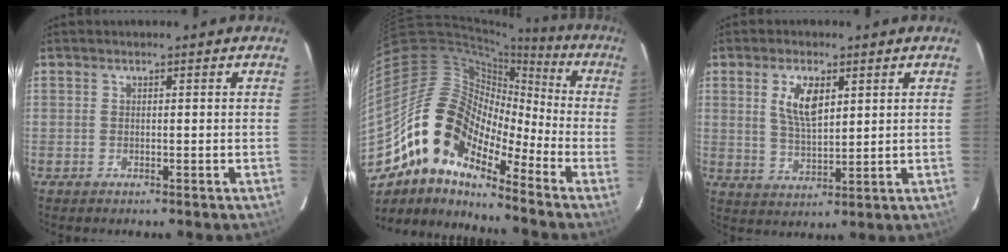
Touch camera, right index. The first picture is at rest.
{"total": 15.7, "force": [-9.8, 7.5, 9.8], "torque": [-0.163, 0.005, -0.205]}
{"total": 7.1, "force": [2.7, 3.2, 5.8], "torque": [-0.108, 0.003, 0.056]}